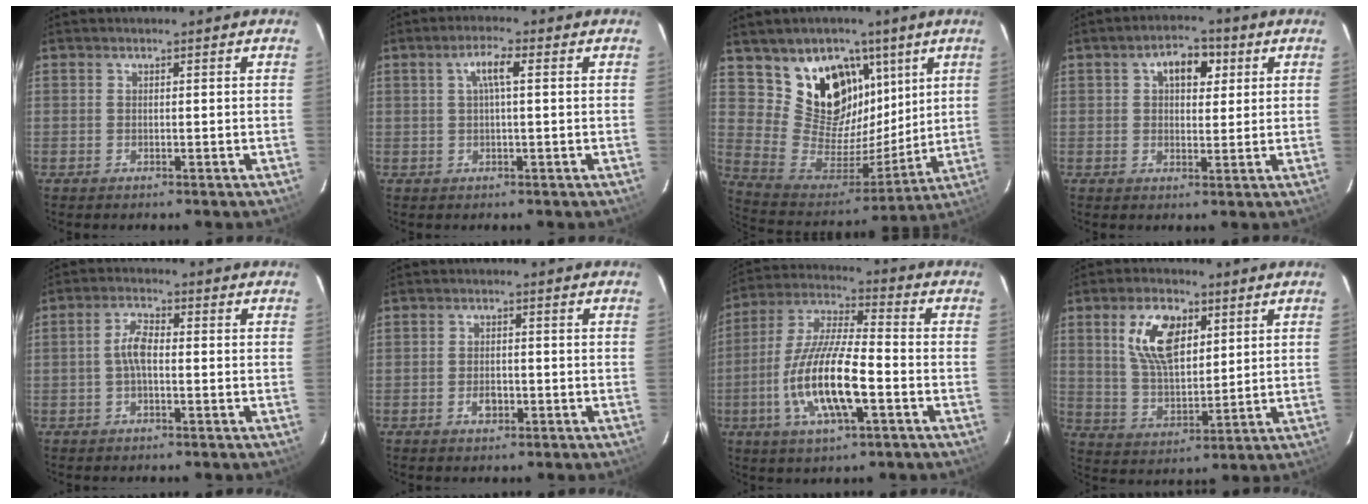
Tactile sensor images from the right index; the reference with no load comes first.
{"total": 3.8, "force": [0.9, 0.5, 3.7], "torque": [-0.073, 0.008, 0.016]}
{"total": 17.4, "force": [9.4, 12.9, 7.0], "torque": [-0.144, -0.003, 0.183]}
{"total": 6.2, "force": [2.2, 3.9, 4.4], "torque": [-0.067, 0.021, 0.035]}
{"total": 3.9, "force": [-0.6, 1.6, 3.5], "torque": [-0.075, 0.012, -0.012]}
{"total": 2.9, "force": [-1.2, 1.8, 2.0], "torque": [-0.037, 0.002, -0.019]}
{"total": 15.5, "force": [-4.8, 4.0, 14.2], "torque": [-0.290, -0.011, -0.093]}
{"total": 11.6, "force": [4.7, 6.2, 8.7], "torque": [-0.163, 0.014, 0.095]}